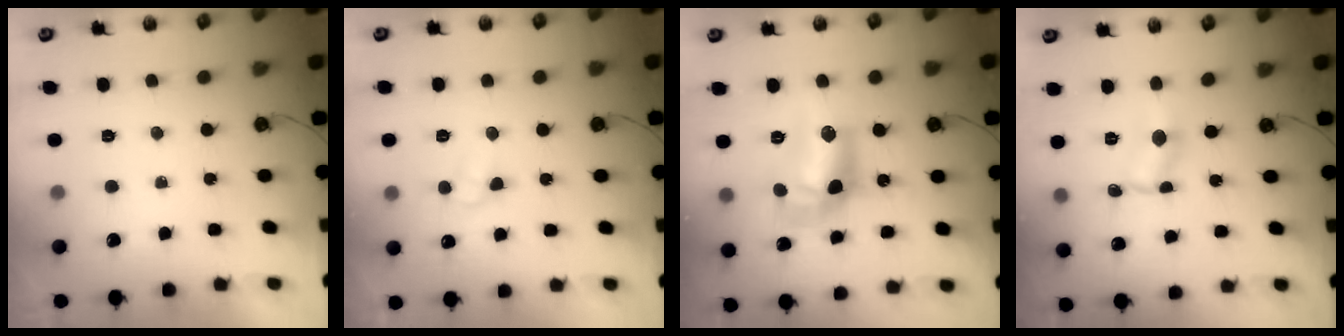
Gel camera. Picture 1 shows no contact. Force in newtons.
{"total": 4.4, "press": 4.4, "slide": 0.7}
{"total": 12.2, "press": 12.2, "slide": 0.7}
{"total": 1.9, "press": 1.9, "slide": 0.2}